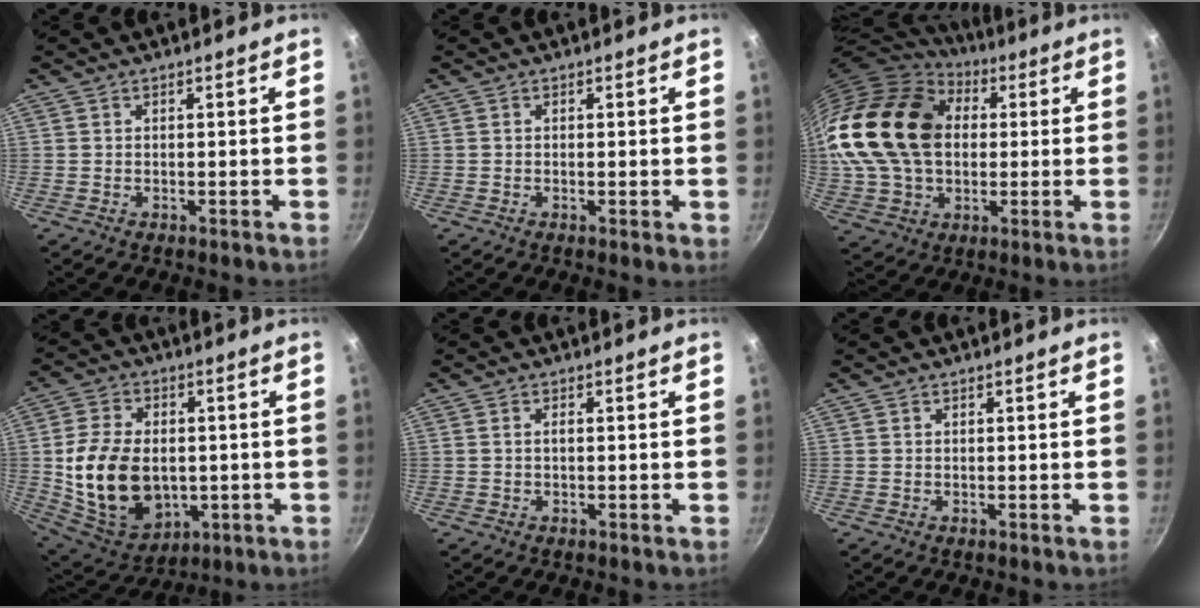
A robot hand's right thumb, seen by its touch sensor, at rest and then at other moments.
{"total": 1.0, "force": [-0.1, 0.3, 1.0], "torque": [-0.013, -0.001, -0.004]}
{"total": 27.9, "force": [4.8, 19.6, 19.3], "torque": [-0.382, 0.030, 0.085]}
{"total": 18.4, "force": [-1.2, 12.8, 13.1], "torque": [-0.228, -0.003, -0.002]}
{"total": 0.8, "force": [0.0, 0.3, 0.7], "torque": [-0.015, 0.004, -0.001]}
{"total": 0.0}